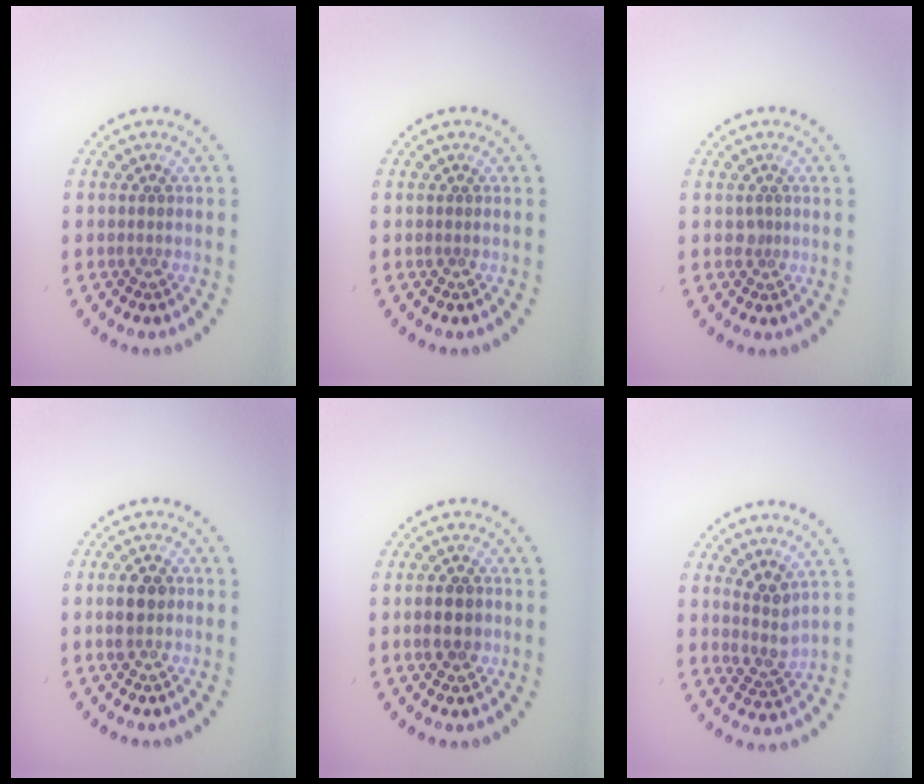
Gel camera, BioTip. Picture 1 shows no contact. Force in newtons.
{"total": 0.0}
{"total": 0.8, "press": 0.5, "slide": 0.6}
{"total": 2.6, "press": 2.6, "slide": 0.2}
{"total": 2.4, "press": 2.4, "slide": 0.3}
{"total": 2.3, "press": 1.9, "slide": 1.3}